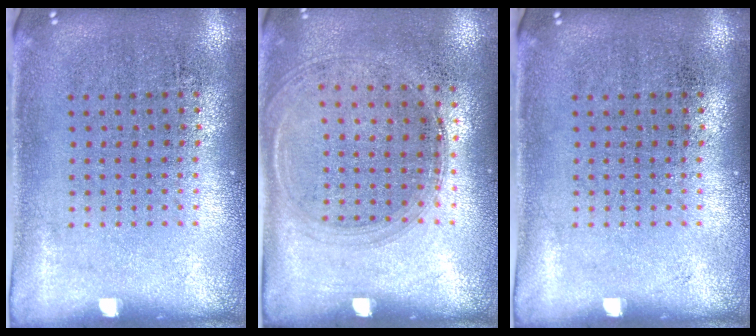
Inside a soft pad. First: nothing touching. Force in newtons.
{"total": 1.3, "press": 1.2, "slide": 0.5}
{"total": 0.0}